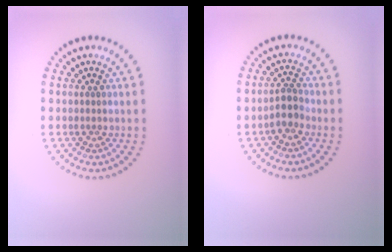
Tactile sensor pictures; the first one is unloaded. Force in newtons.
{"total": 1.8, "press": 1.4, "slide": 1.2}